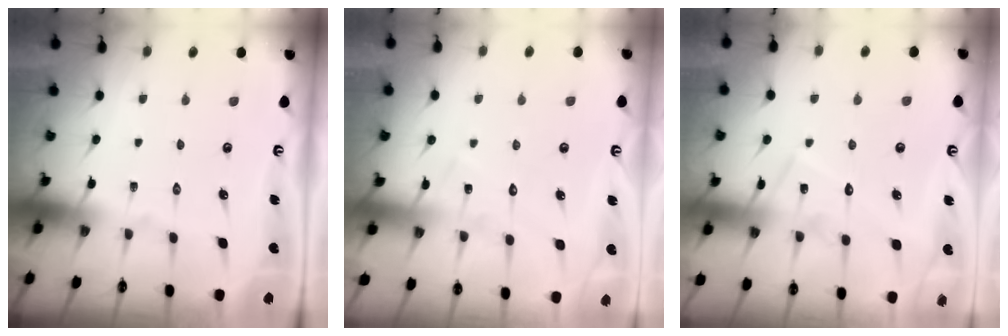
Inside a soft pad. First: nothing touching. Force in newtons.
{"total": 7.3, "press": 7.3, "slide": 0.2}
{"total": 10.7, "press": 10.7, "slide": 0.9}